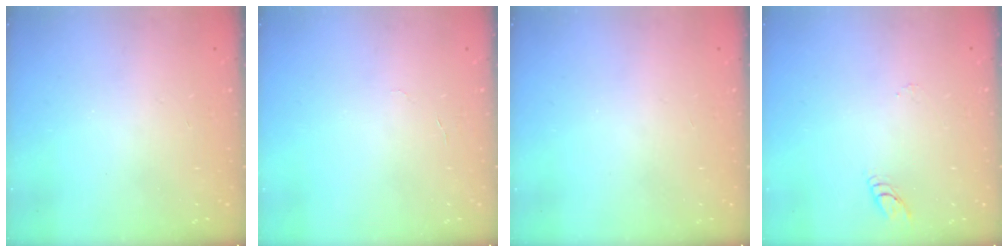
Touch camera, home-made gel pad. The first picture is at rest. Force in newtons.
{"total": 4.0, "press": 3.9, "slide": 0.4}
{"total": 0.0}
{"total": 3.3, "press": 3.3, "slide": 0.3}